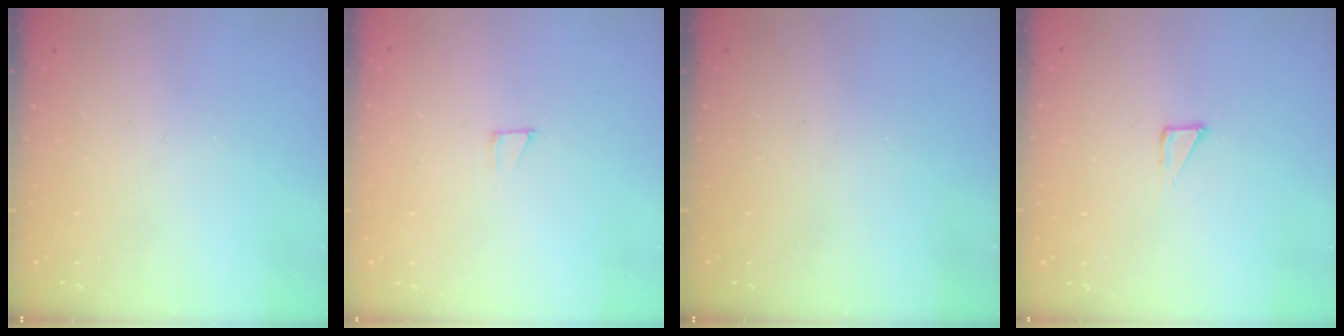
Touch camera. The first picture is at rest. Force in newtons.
{"total": 1.9, "press": 1.9, "slide": 0.1}
{"total": 0.0}
{"total": 2.3, "press": 2.3, "slide": 0.1}